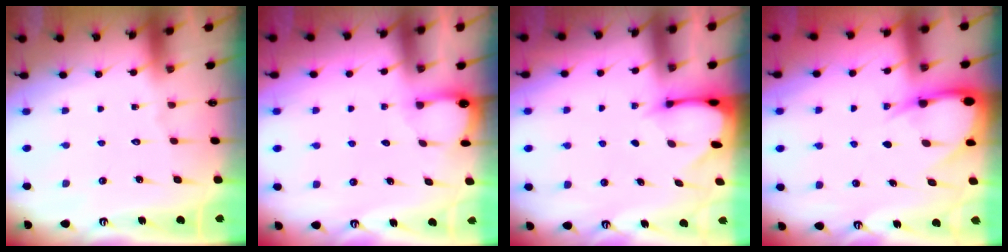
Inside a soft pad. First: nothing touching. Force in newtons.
{"total": 2.0, "press": 2.0, "slide": 0.2}
{"total": 2.5, "press": 2.5, "slide": 0.3}
{"total": 7.8, "press": 7.8, "slide": 0.7}